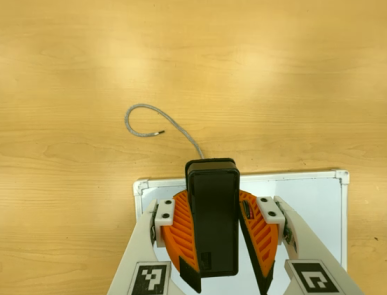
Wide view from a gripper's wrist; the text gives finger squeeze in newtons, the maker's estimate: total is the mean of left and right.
{"total": 11.0, "left": 10.3, "right": 11.7}